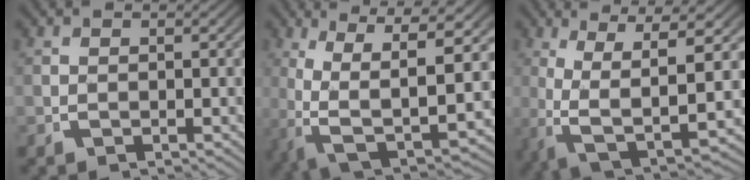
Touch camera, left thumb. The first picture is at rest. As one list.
[{"total": 12.8, "force": [-1.5, 7.3, 10.4], "torque": [-0.175, -0.048, 0.004]}, {"total": 11.1, "force": [-1.5, 5.6, 9.5], "torque": [-0.171, -0.042, 0.007]}]